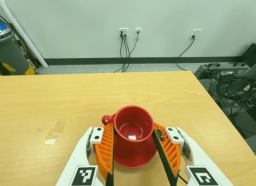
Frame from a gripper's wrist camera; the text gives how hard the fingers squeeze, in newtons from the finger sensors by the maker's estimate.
{"total": 2.5, "left": 2.2, "right": 2.8}